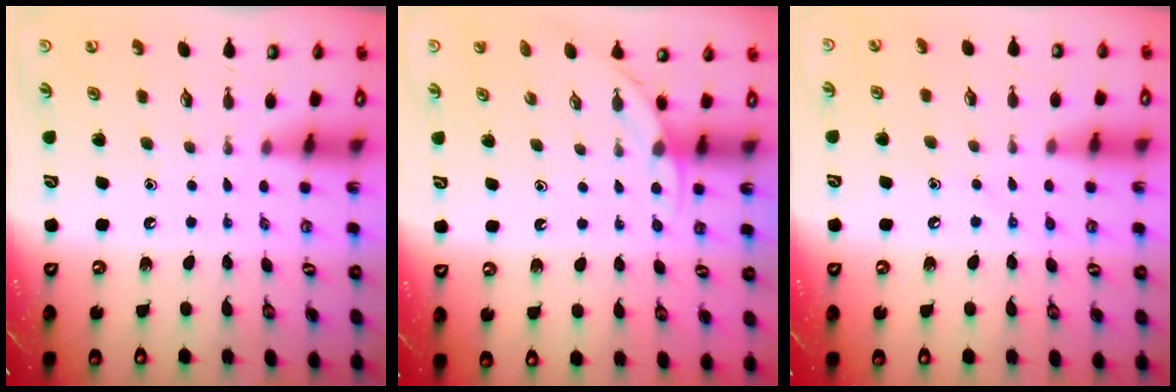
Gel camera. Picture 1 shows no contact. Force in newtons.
{"total": 3.4, "press": 3.4, "slide": 0.2}
{"total": 5.9, "press": 5.8, "slide": 0.8}